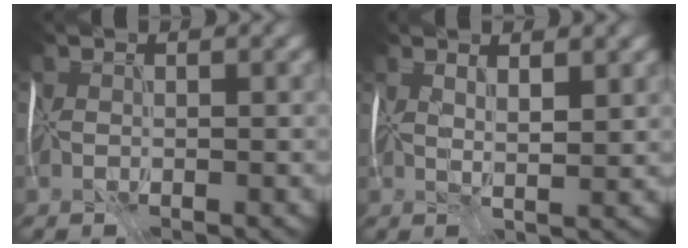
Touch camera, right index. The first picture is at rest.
{"total": 2.5, "force": [1.7, -0.3, 1.8], "torque": [-0.033, 0.001, 0.034]}